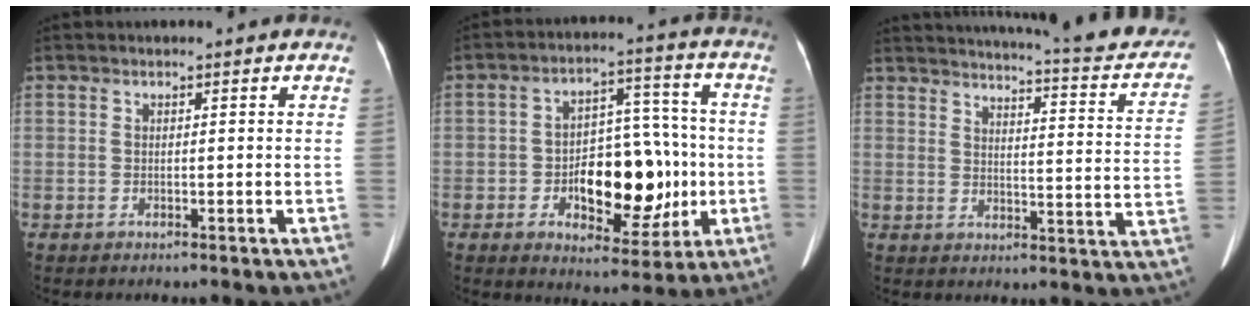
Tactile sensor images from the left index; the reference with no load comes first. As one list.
[{"total": 14.5, "force": [-2.7, 7.1, 12.4], "torque": [-0.185, 0.026, -0.029]}, {"total": 23.7, "force": [20.9, 3.4, 10.7], "torque": [-0.140, -0.043, 0.235]}]